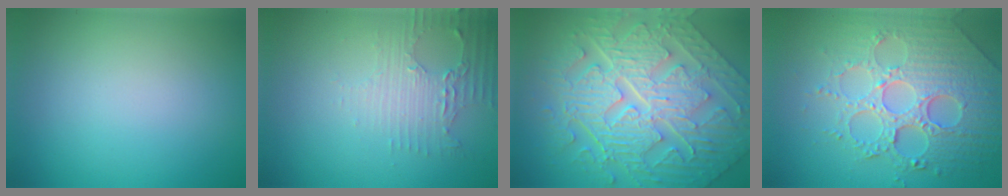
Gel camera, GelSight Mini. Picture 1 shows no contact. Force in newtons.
{"total": 2.9, "press": 2.5, "slide": 1.5}
{"total": 11.1, "press": 7.8, "slide": 7.9}
{"total": 7.9, "press": 6.0, "slide": 5.1}